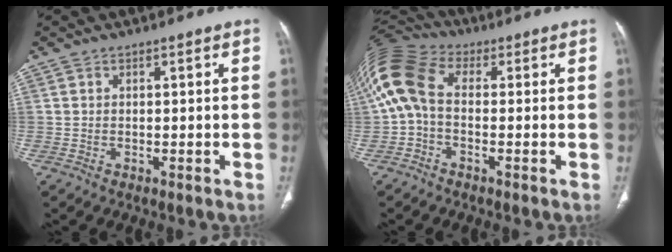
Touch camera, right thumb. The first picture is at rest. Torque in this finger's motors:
{"motor_torque": [-0.41, 1.37, 1.83, -0.01, 0.59]}